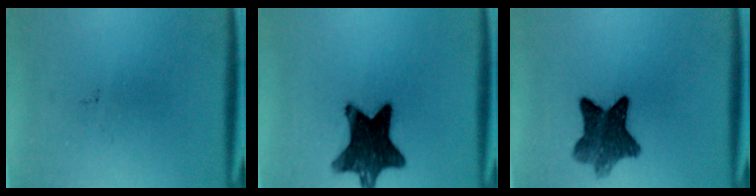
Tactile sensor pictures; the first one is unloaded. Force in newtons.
{"total": 13.3}
{"total": 8.1}